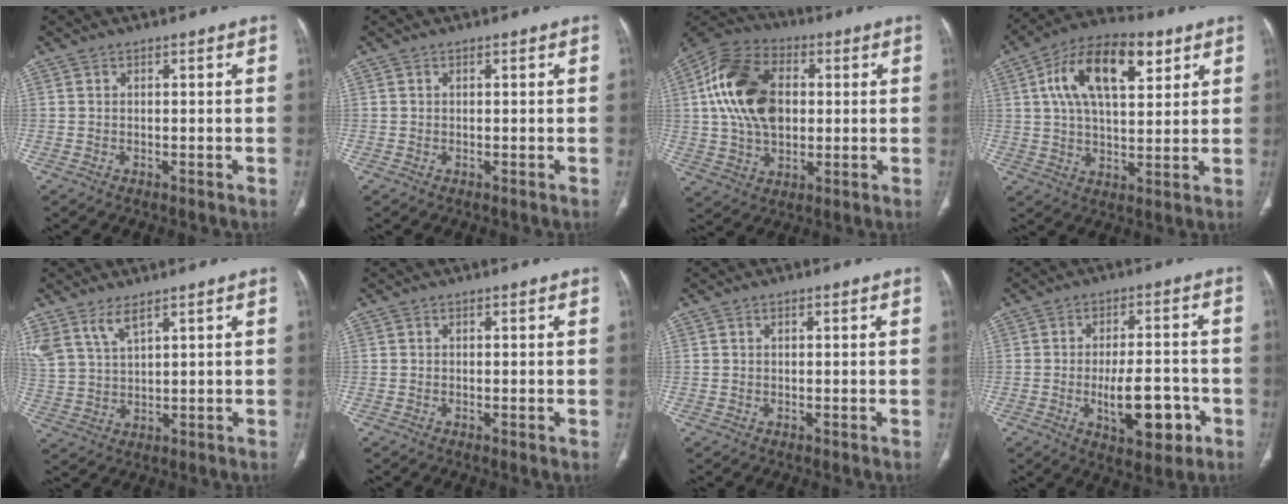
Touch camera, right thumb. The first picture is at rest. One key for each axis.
{"total": 0.0}
{"total": 17.9, "fx": 2.5, "fy": 11.8, "fz": 13.2, "tx": -0.236, "ty": 0.016, "tz": 0.043}
{"total": 17.3, "fx": 6.5, "fy": 8.5, "fz": 13.5, "tx": -0.212, "ty": 0.003, "tz": 0.107}
{"total": 6.6, "fx": 4.6, "fy": 2.4, "fz": 4.1, "tx": -0.088, "ty": -0.014, "tz": 0.103}
{"total": 0.6, "fx": 0.0, "fy": 0.1, "fz": 0.6, "tx": -0.013, "ty": -0.004, "tz": -0.001}
{"total": 0.8, "fx": 0.4, "fy": 0.5, "fz": 0.6, "tx": -0.009, "ty": 0.002, "tz": 0.005}
{"total": 11.5, "fx": -3.5, "fy": 5.1, "fz": 9.7, "tx": -0.134, "ty": 0.014, "tz": -0.045}